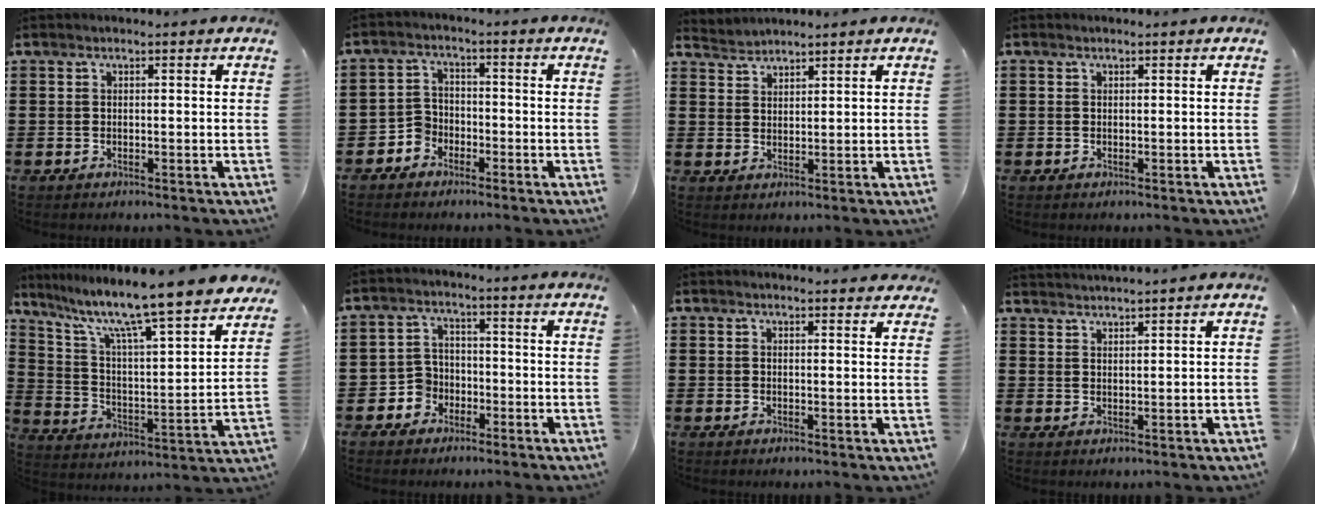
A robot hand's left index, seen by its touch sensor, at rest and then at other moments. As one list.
[{"total": 3.4, "force": [-2.5, 2.2, 0.4], "torque": [-0.018, 0.007, -0.055]}, {"total": 2.2, "force": [2.1, 0.0, -0.5], "torque": [0.003, -0.001, 0.042]}, {"total": 0.0}, {"total": 10.6, "force": [9.0, 0.0, 5.6], "torque": [-0.137, -0.070, 0.142]}, {"total": 4.0, "force": [-2.2, 3.2, 1.0], "torque": [-0.035, 0.005, -0.047]}, {"total": 1.8, "force": [1.8, 0.0, 0.3], "torque": [-0.010, 0.000, 0.035]}, {"total": 2.0, "force": [1.9, -0.5, -0.2], "torque": [-0.001, -0.004, 0.038]}]